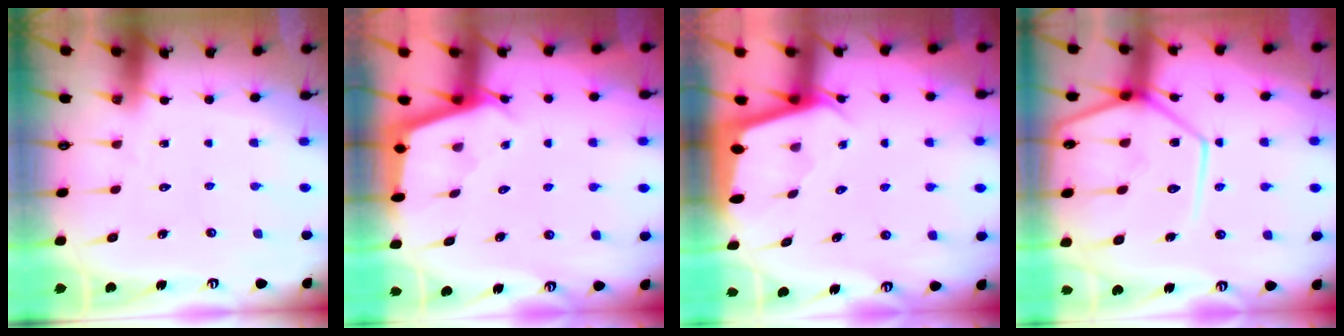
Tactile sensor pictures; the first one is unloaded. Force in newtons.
{"total": 2.9, "press": 2.8, "slide": 0.4}
{"total": 2.0, "press": 1.9, "slide": 0.2}
{"total": 18.5, "press": 18.4, "slide": 2.1}